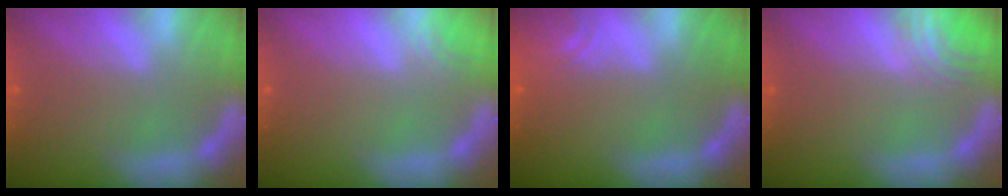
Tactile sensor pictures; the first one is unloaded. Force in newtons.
{"total": 0.9}
{"total": 3.5}
{"total": 3.0}